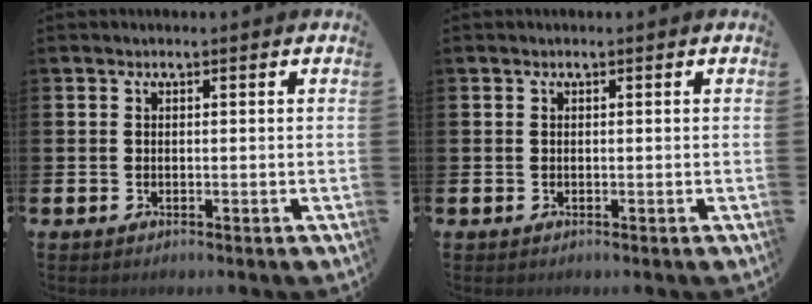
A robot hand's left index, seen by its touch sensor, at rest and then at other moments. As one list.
[{"total": 0.0}]